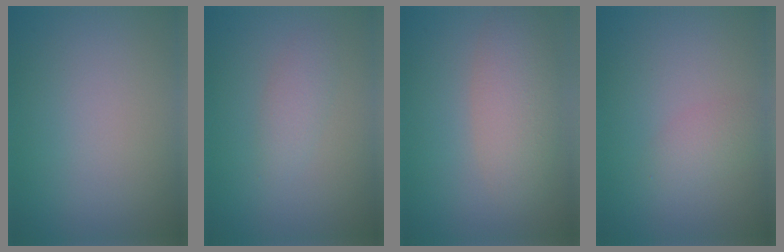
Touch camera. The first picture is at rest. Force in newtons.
{"total": 1.6, "press": 1.6, "slide": 0.0}
{"total": 4.3, "press": 4.3, "slide": 0.2}
{"total": 1.6, "press": 1.6, "slide": 0.1}